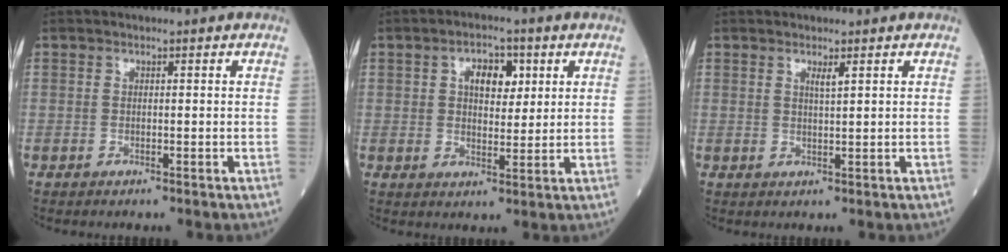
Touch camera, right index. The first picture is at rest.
{"total": 5.6, "force": [2.0, 3.1, 4.2], "torque": [-0.065, 0.012, 0.032]}
{"total": 1.4, "force": [0.8, -0.1, 1.1], "torque": [-0.022, -0.005, 0.014]}